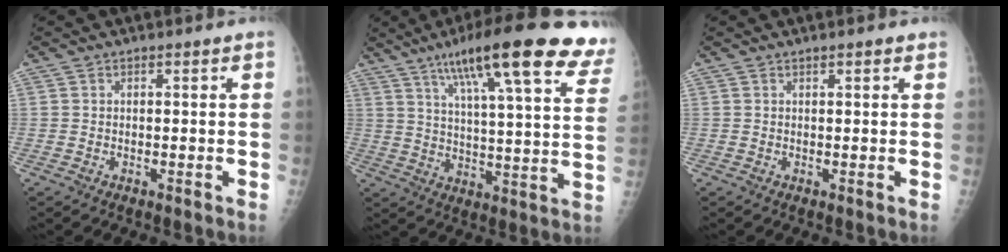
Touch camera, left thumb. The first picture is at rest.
{"total": 25.4, "force": [16.2, 4.6, 19.1], "torque": [-0.261, -0.029, 0.223]}
{"total": 1.1, "force": [0.8, 0.3, 0.8], "torque": [-0.009, 0.000, 0.011]}